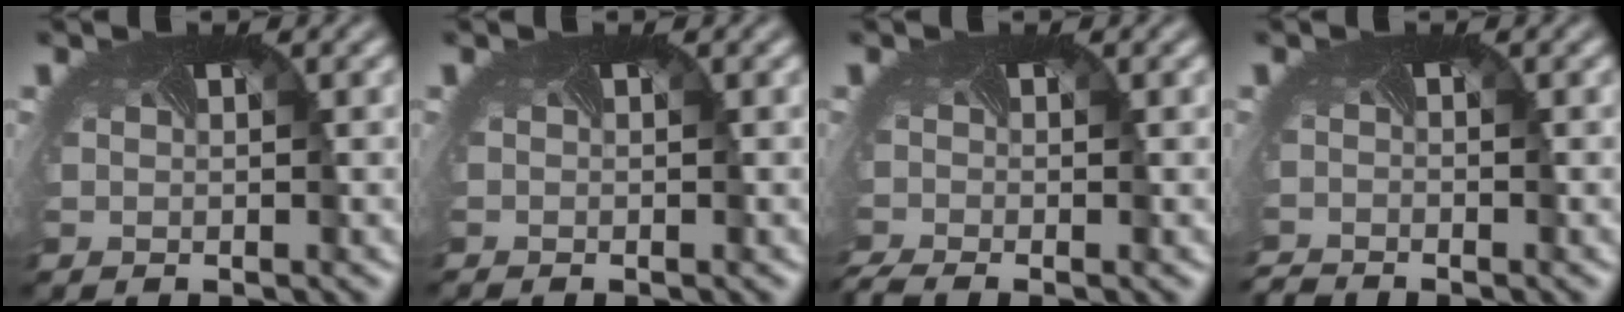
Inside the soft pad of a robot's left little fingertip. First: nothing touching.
{"total": 0.6, "force": [-0.5, -0.3, 0.0], "torque": [-0.002, -0.005, -0.007]}
{"total": 2.9, "force": [-2.4, 0.6, 1.5], "torque": [-0.041, -0.019, -0.048]}
{"total": 1.9, "force": [-1.9, -0.4, -0.4], "torque": [-0.003, -0.017, -0.040]}